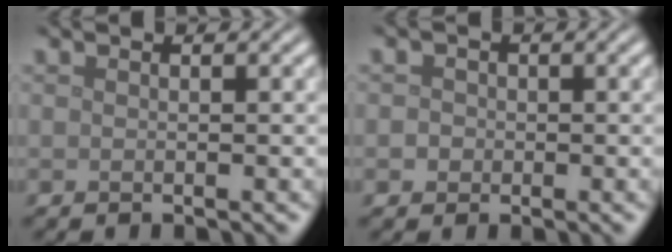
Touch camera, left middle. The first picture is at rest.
{"total": 1.7, "force": [0.2, 1.5, 0.6], "torque": [0.009, 0.006, -0.008]}